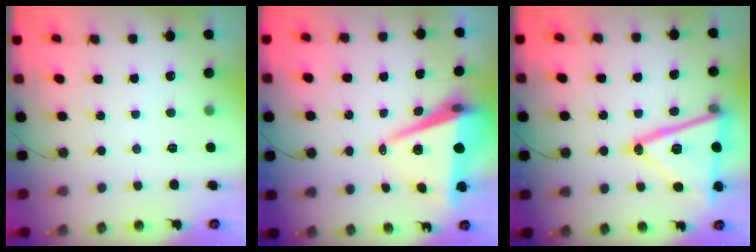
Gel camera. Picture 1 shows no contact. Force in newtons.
{"total": 9.8, "press": 8.8, "slide": 4.2}
{"total": 20.4, "press": 20.1, "slide": 3.4}